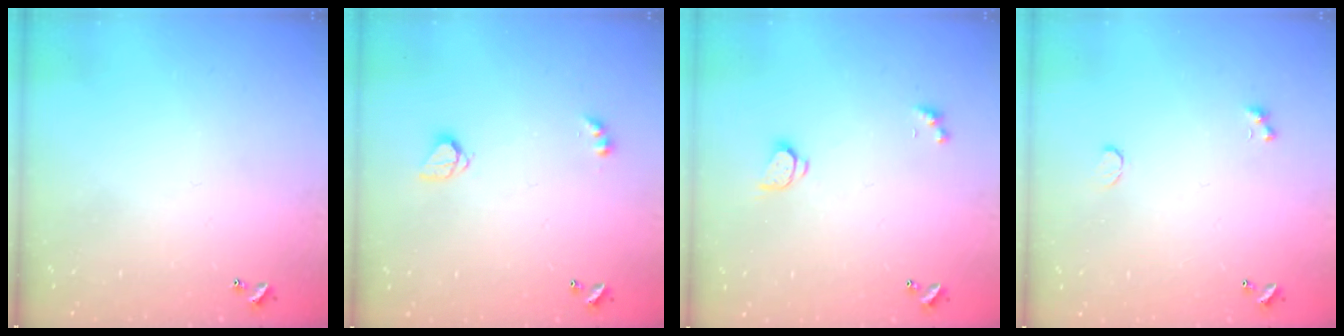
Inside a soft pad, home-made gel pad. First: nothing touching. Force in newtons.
{"total": 3.3, "press": 3.3, "slide": 0.2}
{"total": 1.6, "press": 1.5, "slide": 0.4}
{"total": 0.6, "press": 0.4, "slide": 0.4}